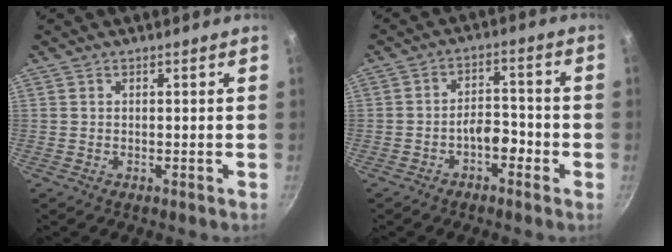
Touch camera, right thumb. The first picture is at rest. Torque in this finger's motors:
{"motor_torque": [0.88, 0.67, 0.71, -0.27, 0.02]}